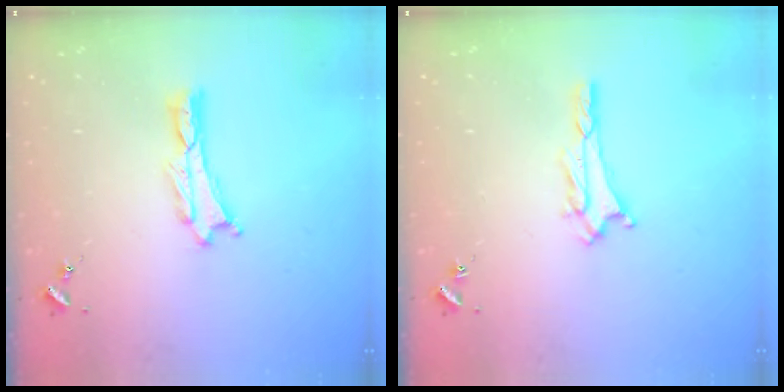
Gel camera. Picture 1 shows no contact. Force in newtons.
{"total": 2.4, "press": 2.4, "slide": 0.4}